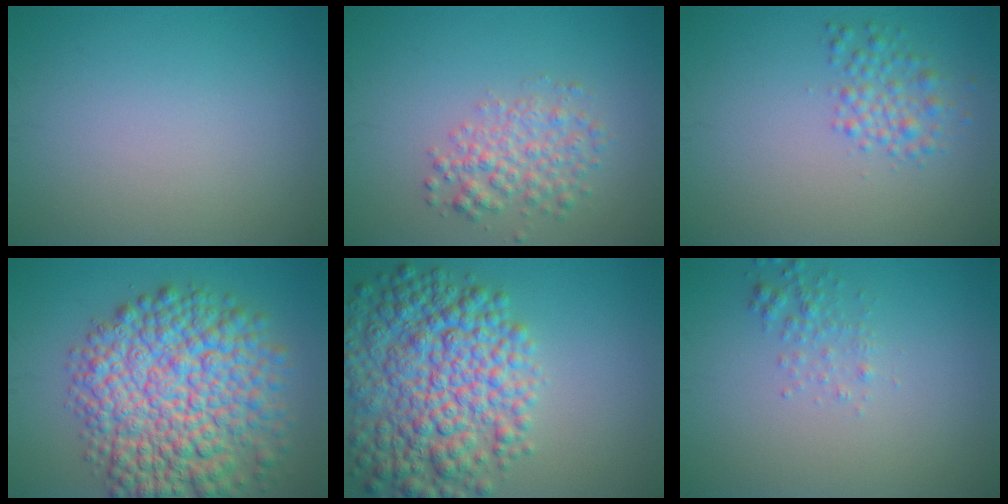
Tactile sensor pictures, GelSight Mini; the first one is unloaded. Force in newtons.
{"total": 3.3, "press": 3.3, "slide": 0.1}
{"total": 2.3, "press": 2.3, "slide": 0.1}
{"total": 12.4, "press": 12.4, "slide": 0.3}
{"total": 10.0, "press": 10.0, "slide": 0.3}
{"total": 1.6, "press": 1.5, "slide": 0.2}